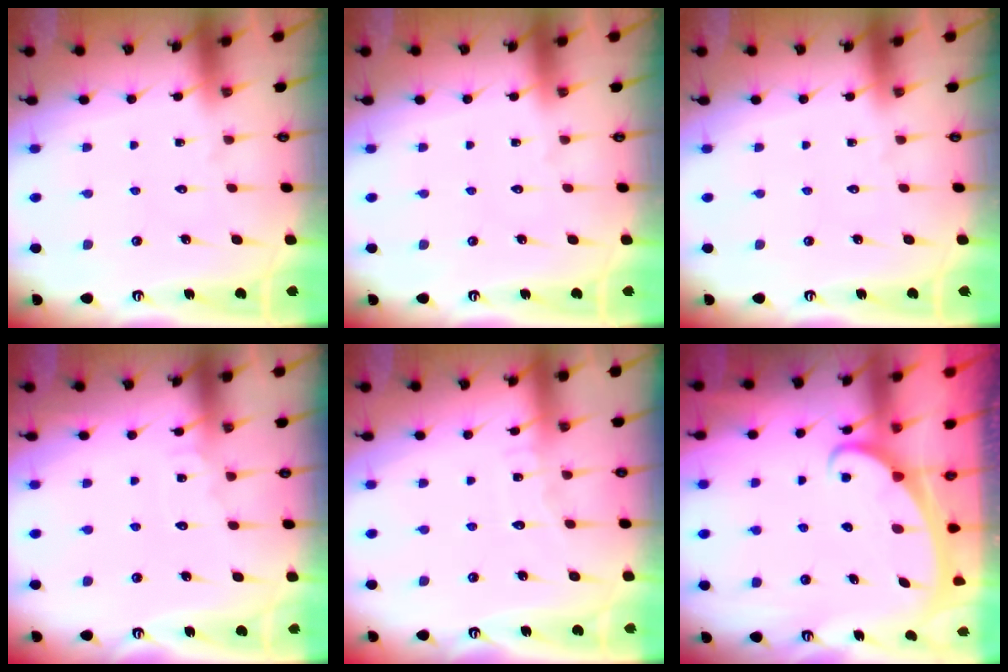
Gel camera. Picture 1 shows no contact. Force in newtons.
{"total": 0.0}
{"total": 0.0}
{"total": 4.2, "press": 4.2, "slide": 0.4}
{"total": 5.4, "press": 5.4, "slide": 0.5}
{"total": 2.3, "press": 2.3, "slide": 0.3}